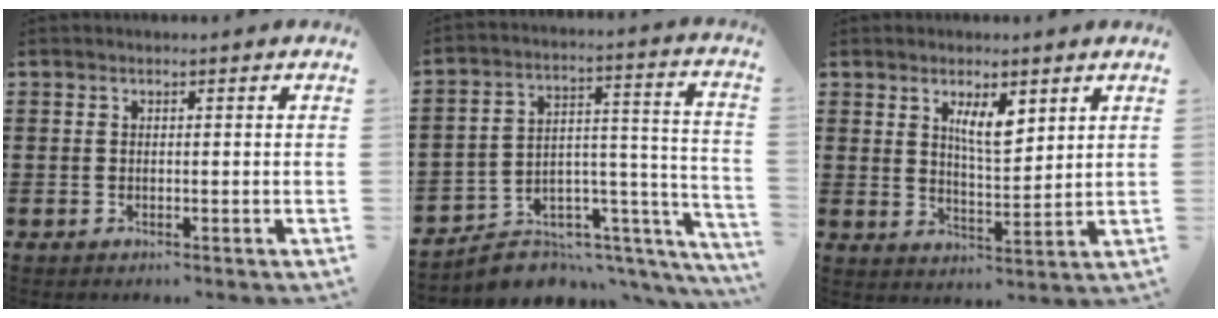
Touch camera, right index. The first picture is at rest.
{"total": 6.1, "force": [-5.1, 3.1, 1.4], "torque": [-0.029, -0.001, -0.091]}
{"total": 5.4, "force": [2.9, 1.7, 4.2], "torque": [-0.082, -0.001, 0.048]}